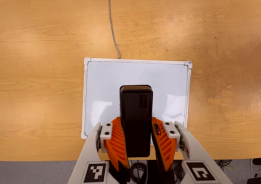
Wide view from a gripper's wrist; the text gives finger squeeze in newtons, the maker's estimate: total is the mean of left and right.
{"total": 8.4, "left": 6.7, "right": 10.1}